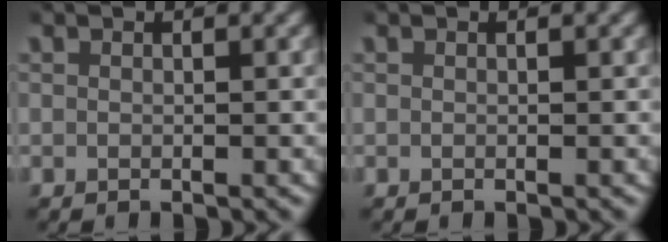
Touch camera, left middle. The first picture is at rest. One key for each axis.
{"total": 0.0}